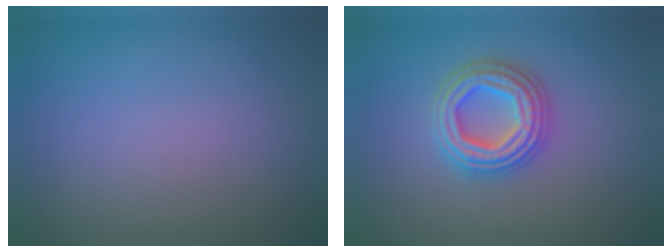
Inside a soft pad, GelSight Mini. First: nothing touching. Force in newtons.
{"total": 4.7, "press": 4.7, "slide": 0.7}